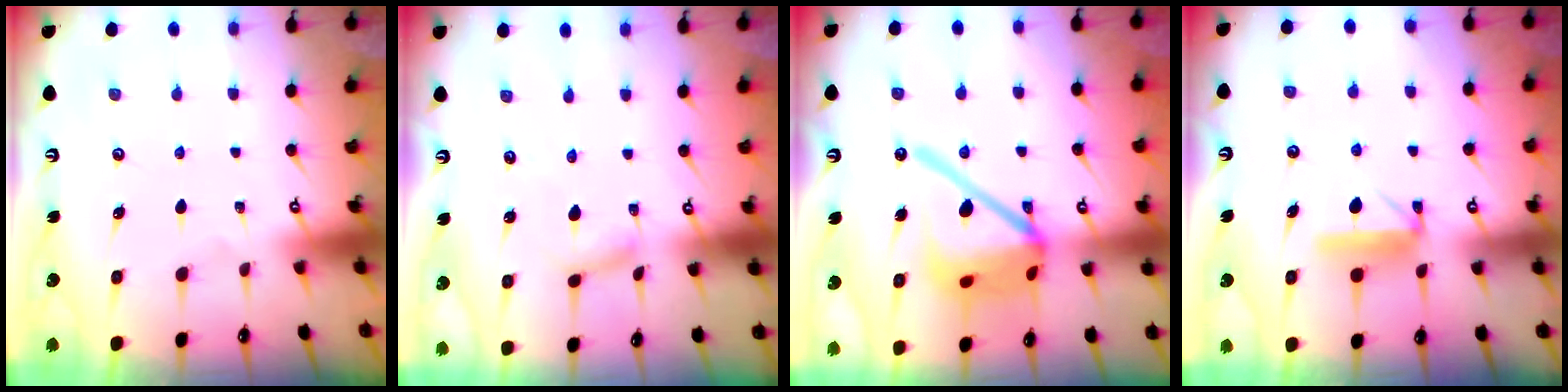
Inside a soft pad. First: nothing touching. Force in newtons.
{"total": 2.3, "press": 2.3, "slide": 0.2}
{"total": 17.6, "press": 17.4, "slide": 2.5}
{"total": 9.1, "press": 9.1, "slide": 0.3}